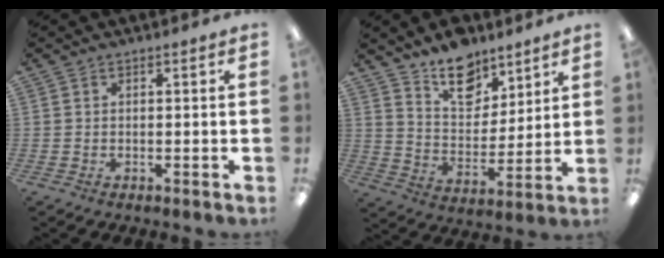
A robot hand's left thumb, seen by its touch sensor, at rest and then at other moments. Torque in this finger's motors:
{"motor_torque": [0.00, -0.05, 0.14, -0.47, 0.10]}